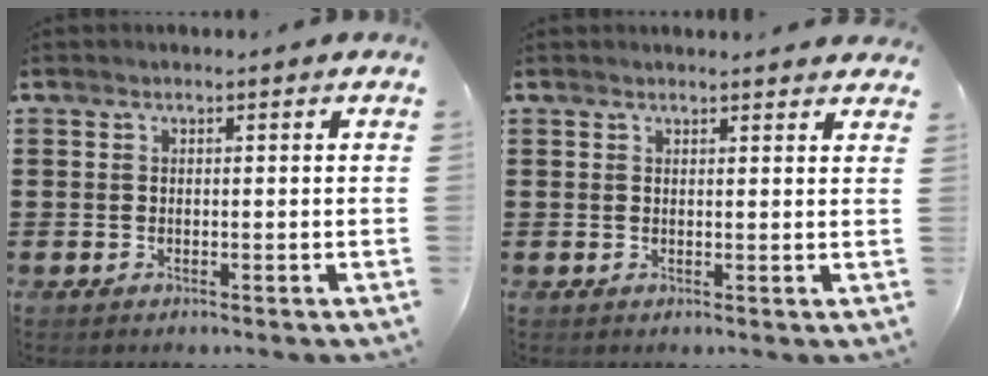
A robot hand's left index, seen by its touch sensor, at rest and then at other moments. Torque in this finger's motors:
{"motor_torque": [0.37, -0.36, 0.50, 0.06]}